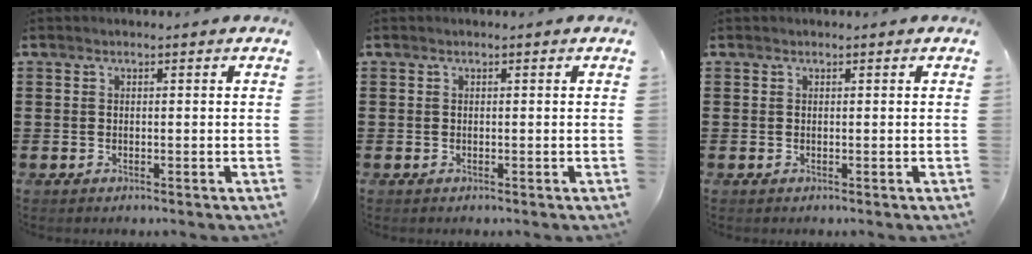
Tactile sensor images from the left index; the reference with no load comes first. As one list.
[{"total": 0.0}, {"total": 0.0}]